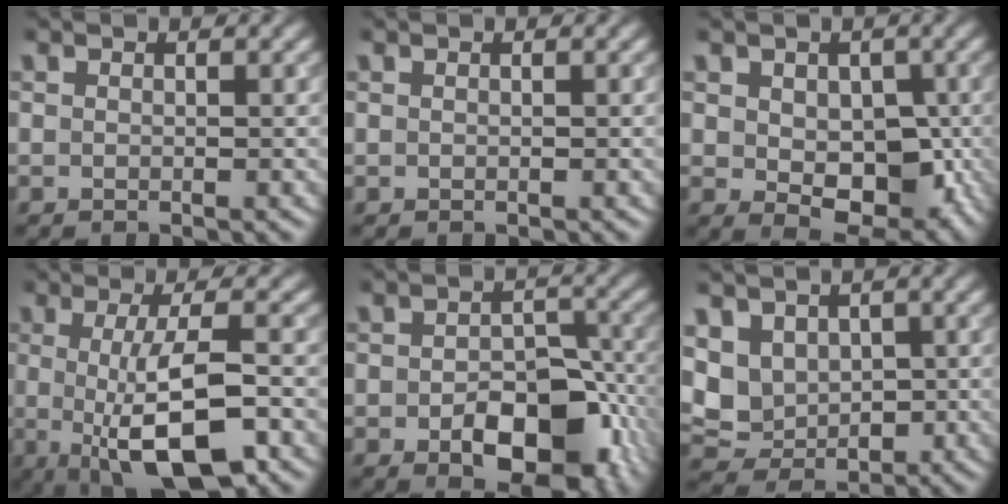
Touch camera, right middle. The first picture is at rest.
{"total": 0.0}
{"total": 6.0, "force": [-0.2, 4.1, 4.4], "torque": [-0.061, -0.014, 0.001]}
{"total": 8.2, "force": [-1.5, 2.4, 7.7], "torque": [-0.120, -0.008, -0.024]}
{"total": 9.3, "force": [-3.8, 5.3, 6.6], "torque": [-0.089, -0.011, -0.053]}
{"total": 5.3, "force": [1.1, 4.4, 2.8], "torque": [-0.060, -0.008, 0.020]}